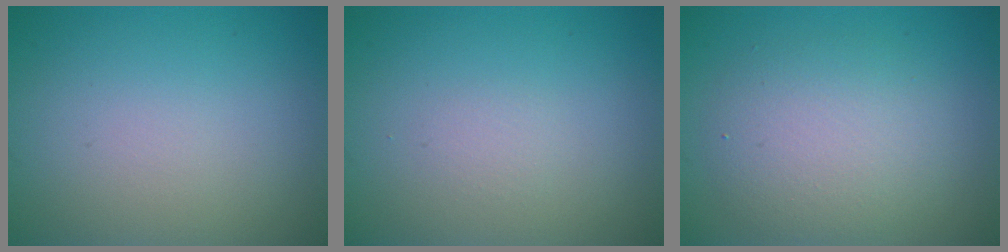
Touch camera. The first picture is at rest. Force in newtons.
{"total": 0.0}
{"total": 4.6, "press": 4.5, "slide": 0.4}